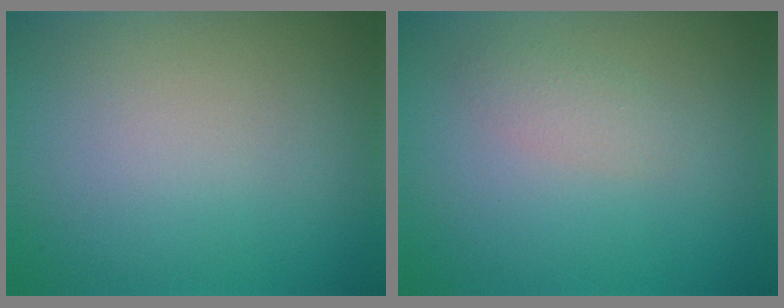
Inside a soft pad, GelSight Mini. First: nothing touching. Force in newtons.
{"total": 1.3, "press": 1.3, "slide": 0.0}